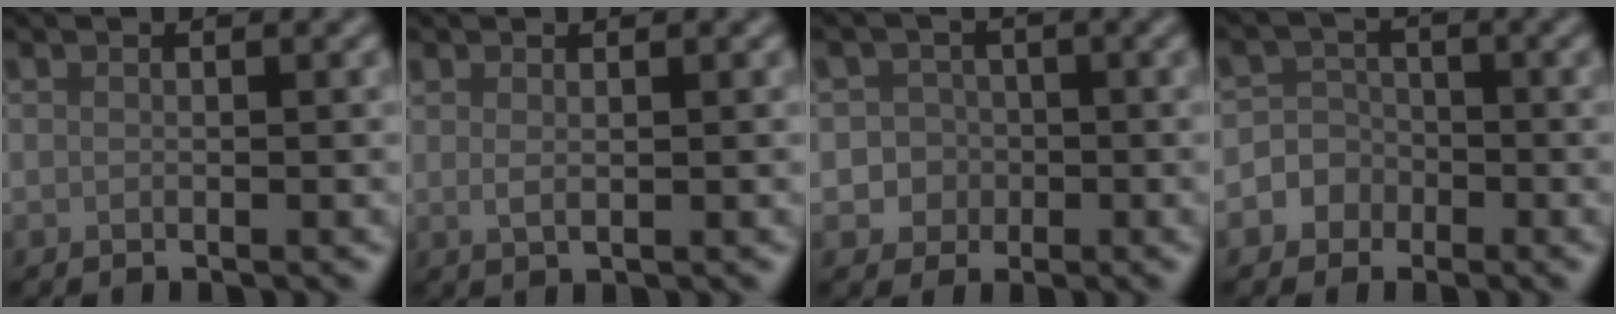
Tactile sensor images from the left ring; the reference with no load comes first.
{"total": 1.1, "force": [0.5, 0.4, 0.9], "torque": [-0.018, -0.003, 0.012]}
{"total": 3.5, "force": [-0.8, 3.3, 0.7], "torque": [0.020, 0.010, -0.029]}
{"total": 4.2, "force": [-1.8, 3.8, 0.5], "torque": [0.021, 0.008, -0.045]}